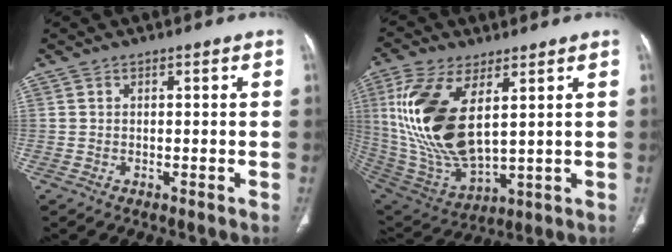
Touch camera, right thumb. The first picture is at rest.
{"total": 19.9, "force": [5.1, 9.4, 16.8], "torque": [-0.350, -0.026, 0.113]}